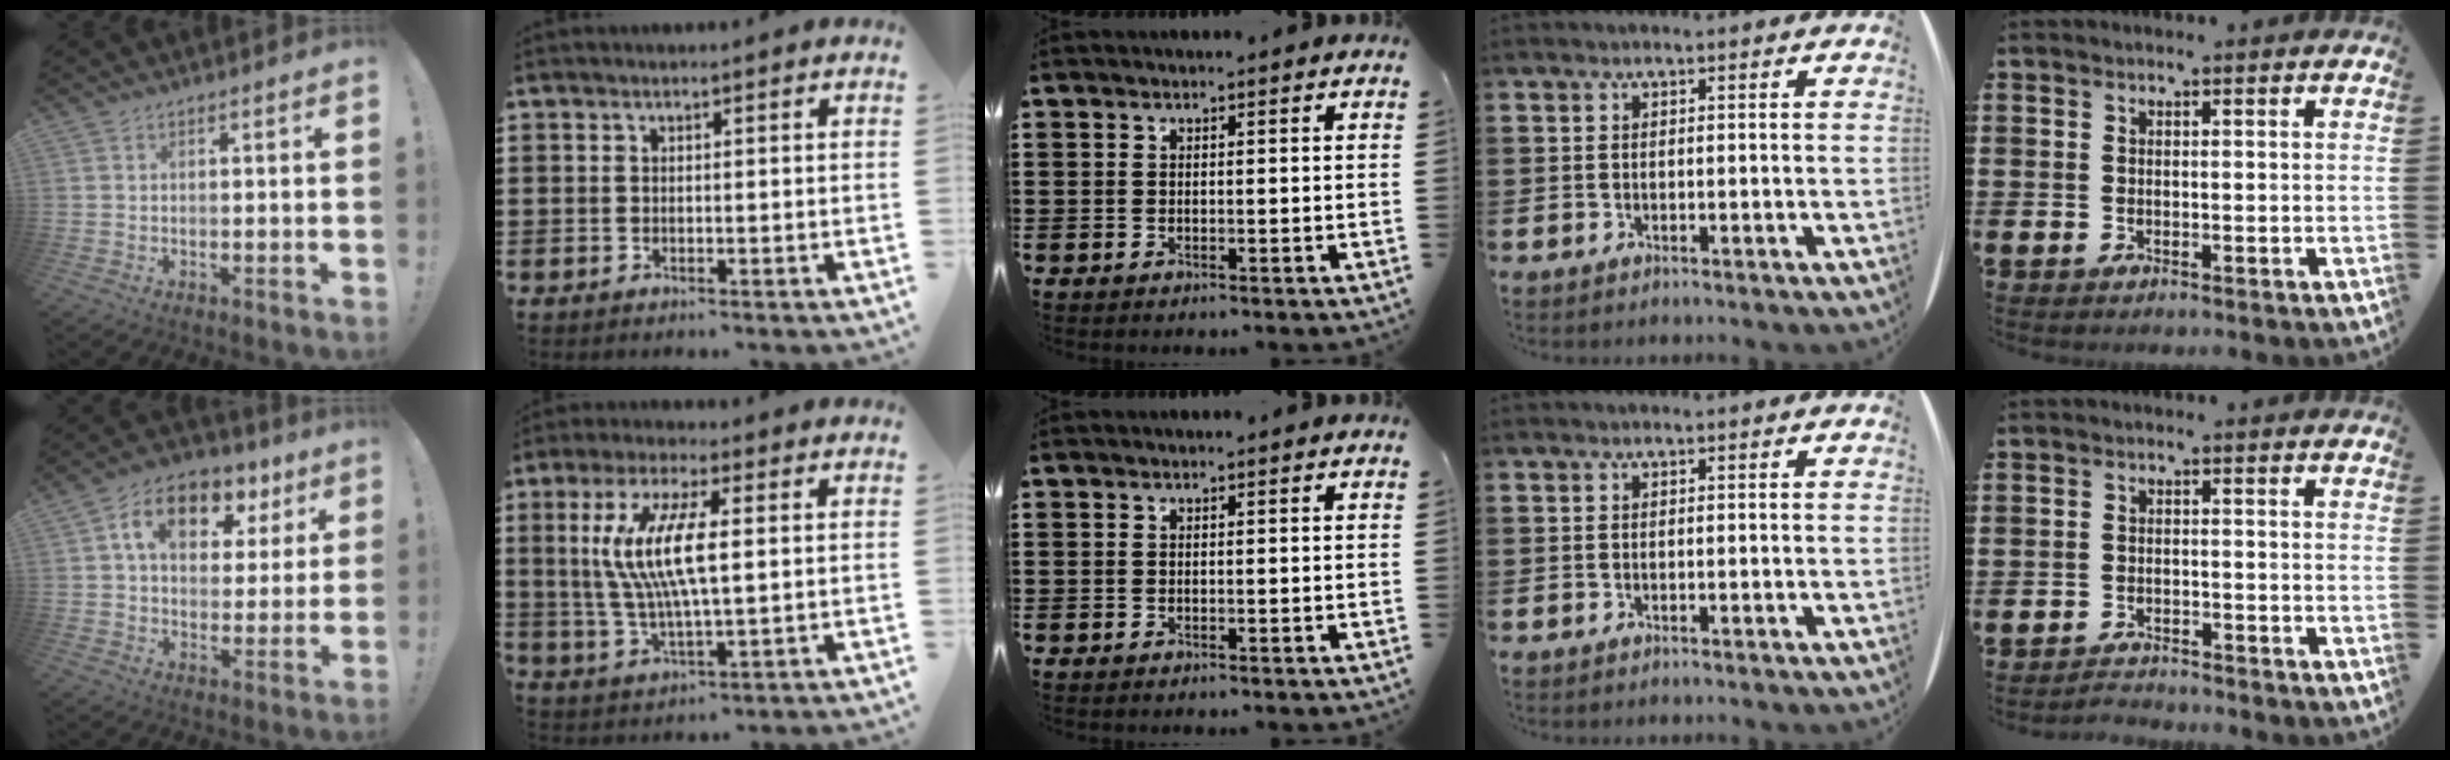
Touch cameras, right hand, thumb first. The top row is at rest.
{"thumb": {"total": 13.6, "force": [6.0, 9.0, 8.3], "torque": [-0.136, -0.016, 0.108]}, "index": {"total": 11.0, "force": [1.7, 3.1, 10.4], "torque": [-0.224, -0.003, 0.022]}, "little": {"total": 1.7, "force": [-1.7, 0.0, -0.2], "torque": [-0.002, 0.005, -0.038]}}